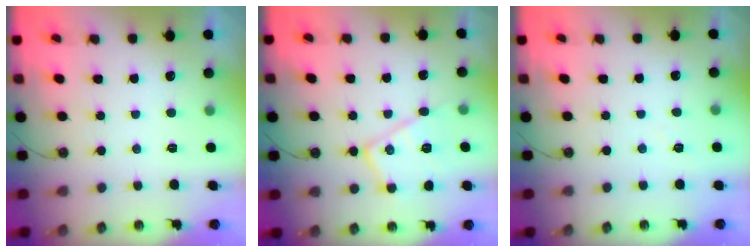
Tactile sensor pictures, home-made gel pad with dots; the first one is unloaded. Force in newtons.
{"total": 13.4, "press": 13.4, "slide": 0.4}
{"total": 3.0, "press": 3.0, "slide": 0.3}